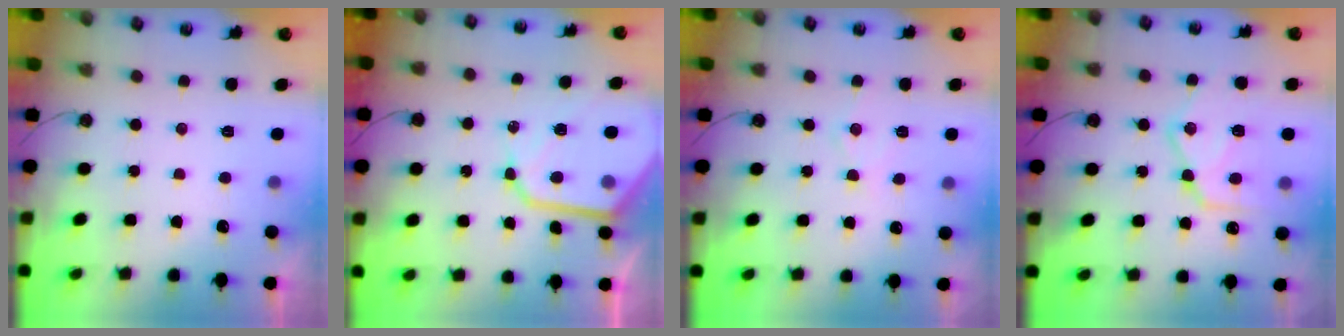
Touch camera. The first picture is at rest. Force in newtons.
{"total": 14.0, "press": 14.0, "slide": 1.2}
{"total": 7.3, "press": 7.3, "slide": 0.4}
{"total": 18.1, "press": 18.0, "slide": 1.6}